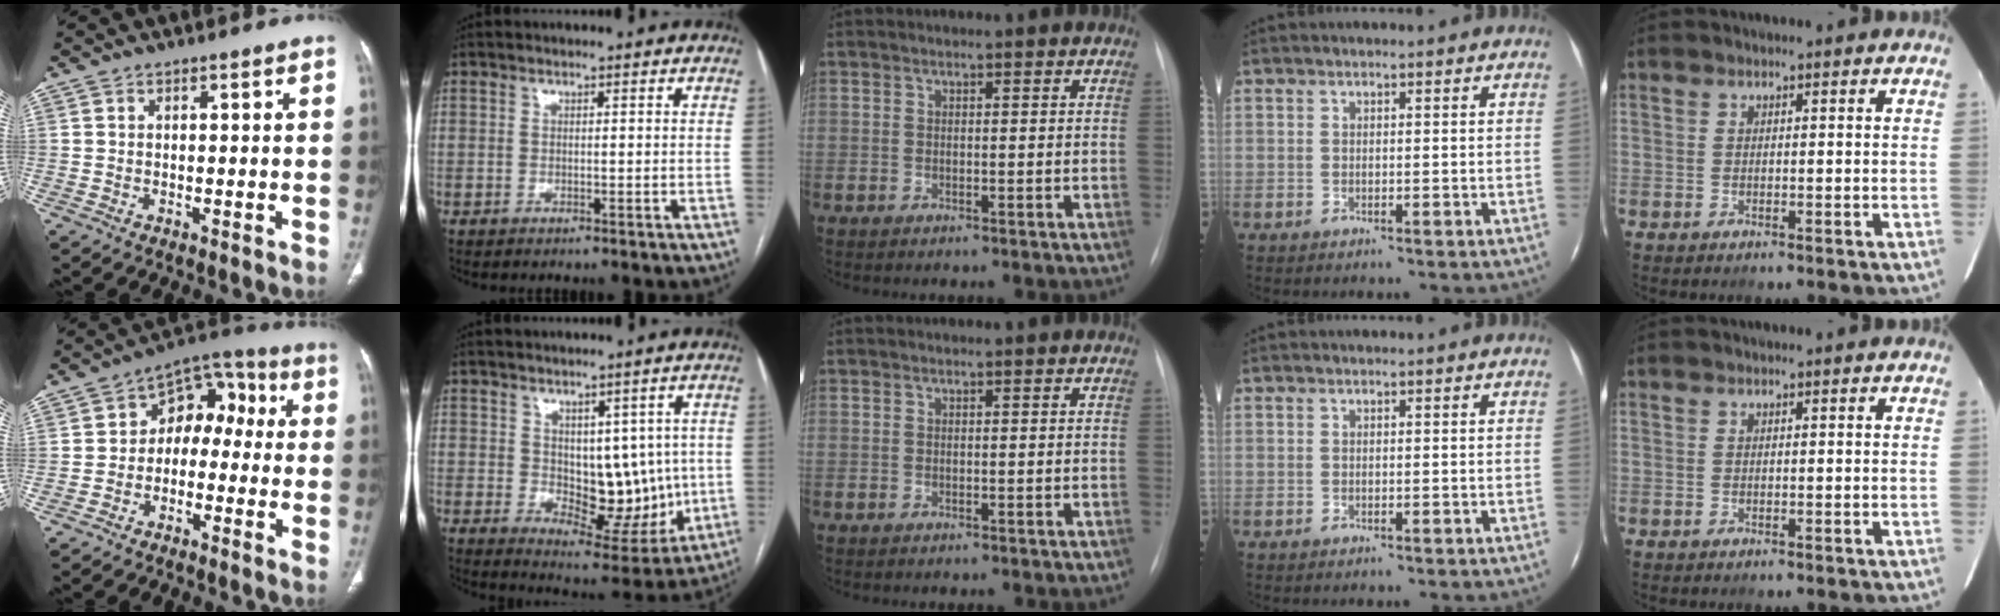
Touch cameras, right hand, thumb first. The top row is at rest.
{"thumb": {"total": 9.9, "force": [-1.3, 7.1, 6.7], "torque": [-0.057, 0.049, -0.037]}, "index": {"total": 11.0, "force": [0.2, 6.3, 9.0], "torque": [-0.106, -0.001, 0.029]}}